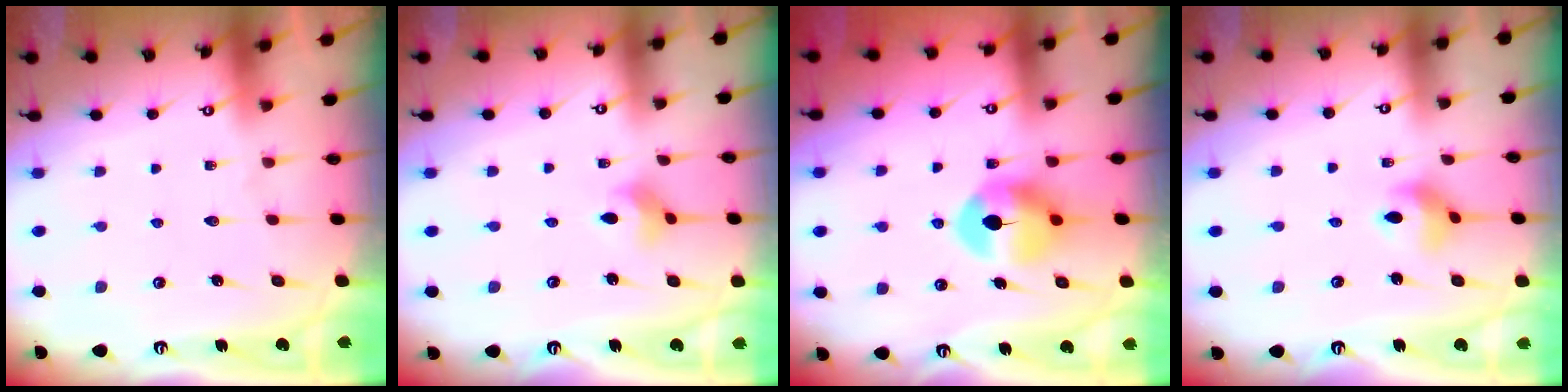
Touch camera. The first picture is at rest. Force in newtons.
{"total": 3.0, "press": 3.0, "slide": 0.5}
{"total": 8.4, "press": 8.4, "slide": 0.3}
{"total": 5.3, "press": 5.2, "slide": 0.3}